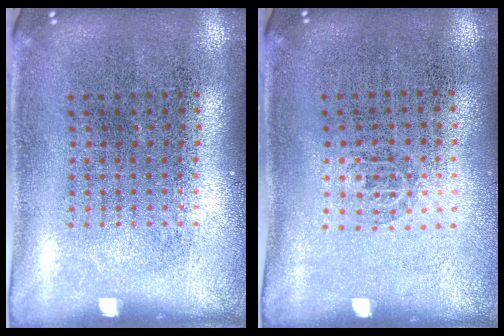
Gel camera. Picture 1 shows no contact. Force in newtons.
{"total": 0.5, "press": 0.3, "slide": 0.4}